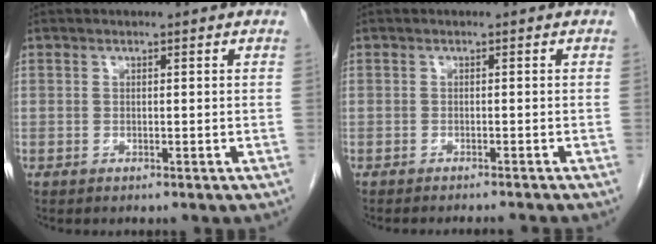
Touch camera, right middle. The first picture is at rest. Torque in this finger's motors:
{"motor_torque": [0.10, -0.03, 0.01, 0.03]}